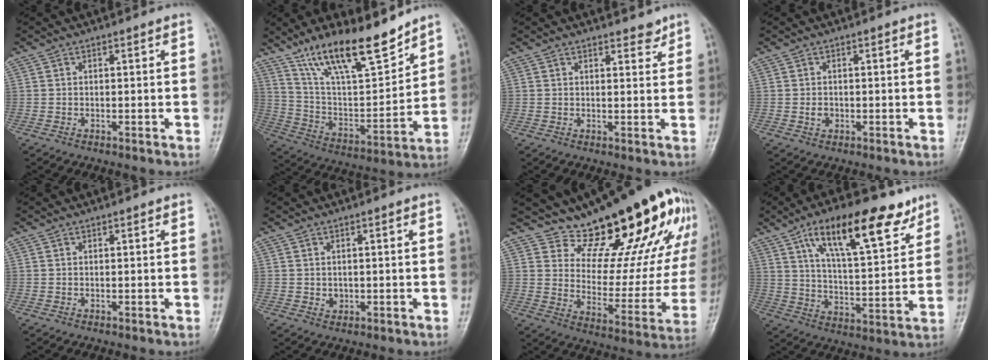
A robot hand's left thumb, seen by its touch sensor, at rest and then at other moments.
{"total": 18.5, "force": [13.9, 5.1, 11.2], "torque": [-0.158, -0.074, 0.254]}
{"total": 2.5, "force": [2.1, 1.0, 0.9], "torque": [0.002, -0.014, 0.026]}
{"total": 1.6, "force": [-0.3, 1.4, 0.8], "torque": [-0.009, 0.002, -0.006]}
{"total": 0.0}
{"total": 1.5, "force": [0.1, 1.4, 0.7], "torque": [-0.005, 0.000, 0.005]}
{"total": 22.7, "force": [17.7, 8.5, 11.2], "torque": [-0.102, -0.121, 0.251]}
{"total": 18.8, "force": [10.9, 6.7, 13.8], "torque": [-0.185, -0.039, 0.181]}